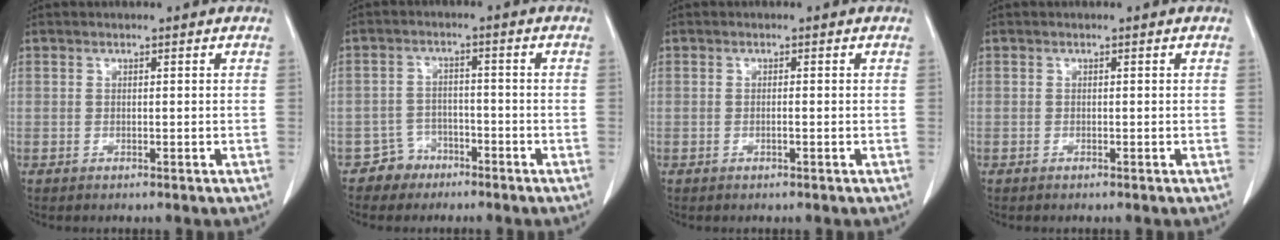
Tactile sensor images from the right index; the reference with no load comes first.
{"total": 4.0, "force": [-2.7, 2.9, -0.3], "torque": [0.009, 0.012, -0.046]}
{"total": 0.7, "force": [-0.2, 0.0, 0.6], "torque": [-0.012, 0.001, -0.002]}
{"total": 0.0}